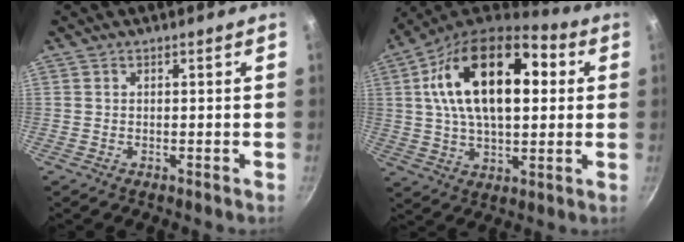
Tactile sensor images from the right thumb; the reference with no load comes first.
{"total": 23.9, "force": [5.0, 12.8, 19.5], "torque": [-0.322, 0.018, 0.074]}